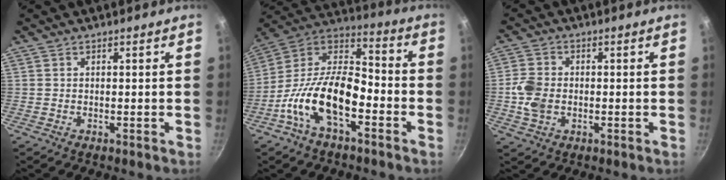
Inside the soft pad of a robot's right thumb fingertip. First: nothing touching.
{"total": 18.3, "force": [-6.9, 9.2, 14.2], "torque": [-0.244, 0.059, -0.149]}
{"total": 6.3, "force": [-0.9, 4.7, 4.1], "torque": [-0.079, 0.004, -0.022]}